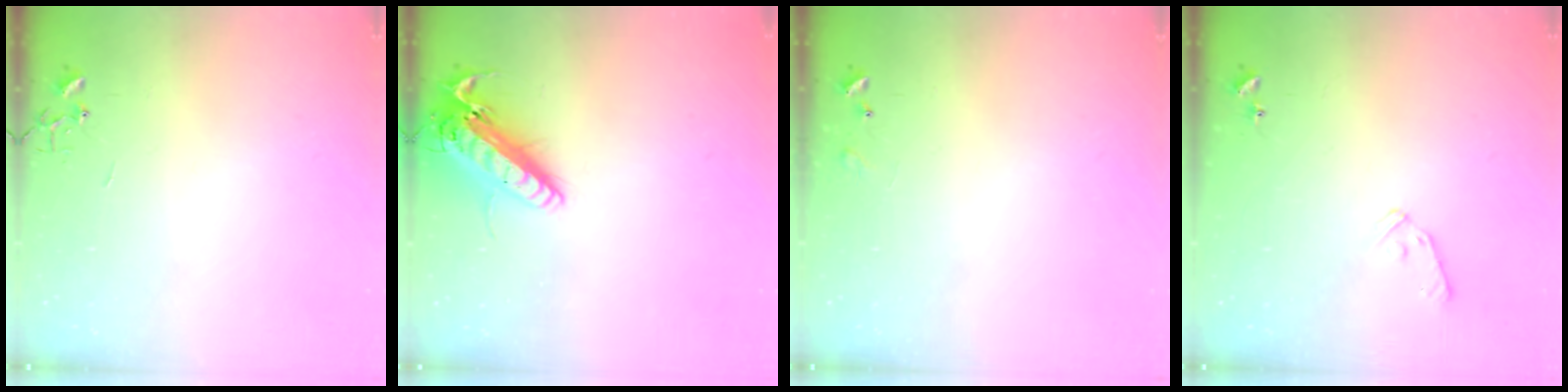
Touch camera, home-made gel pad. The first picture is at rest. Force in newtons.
{"total": 17.8, "press": 17.5, "slide": 3.3}
{"total": 5.9, "press": 5.9, "slide": 0.9}
{"total": 8.0, "press": 7.9, "slide": 0.7}